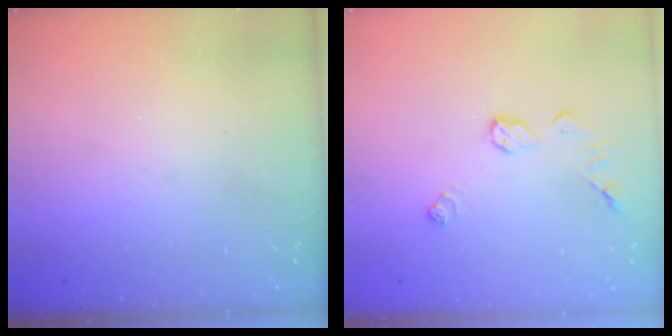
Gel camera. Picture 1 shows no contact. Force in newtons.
{"total": 7.6, "press": 7.6, "slide": 0.3}